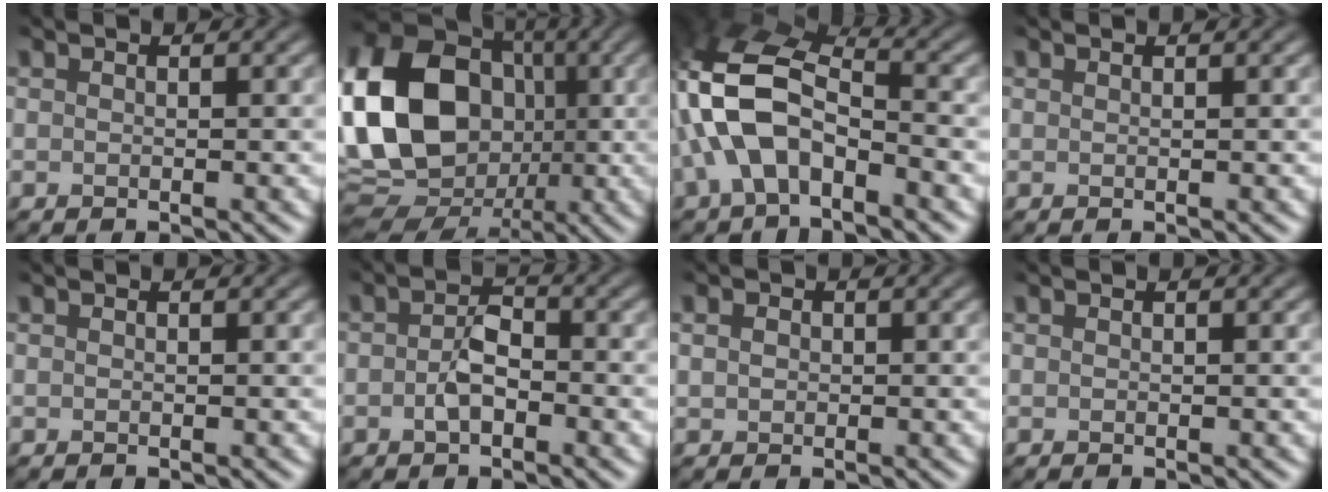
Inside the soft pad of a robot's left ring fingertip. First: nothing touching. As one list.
[{"total": 19.0, "force": [-0.3, 15.0, 11.7], "torque": [-0.239, 0.005, -0.024]}, {"total": 9.0, "force": [-2.8, 4.6, 7.2], "torque": [-0.161, 0.020, -0.067]}, {"total": 0.6, "force": [0.3, 0.2, 0.4], "torque": [0.000, 0.001, 0.002]}, {"total": 0.0}, {"total": 2.4, "force": [-0.9, 1.3, 1.8], "torque": [-0.036, 0.005, -0.021]}, {"total": 0.9, "force": [0.0, 0.8, 0.4], "torque": [-0.007, 0.003, -0.003]}, {"total": 0.0}]